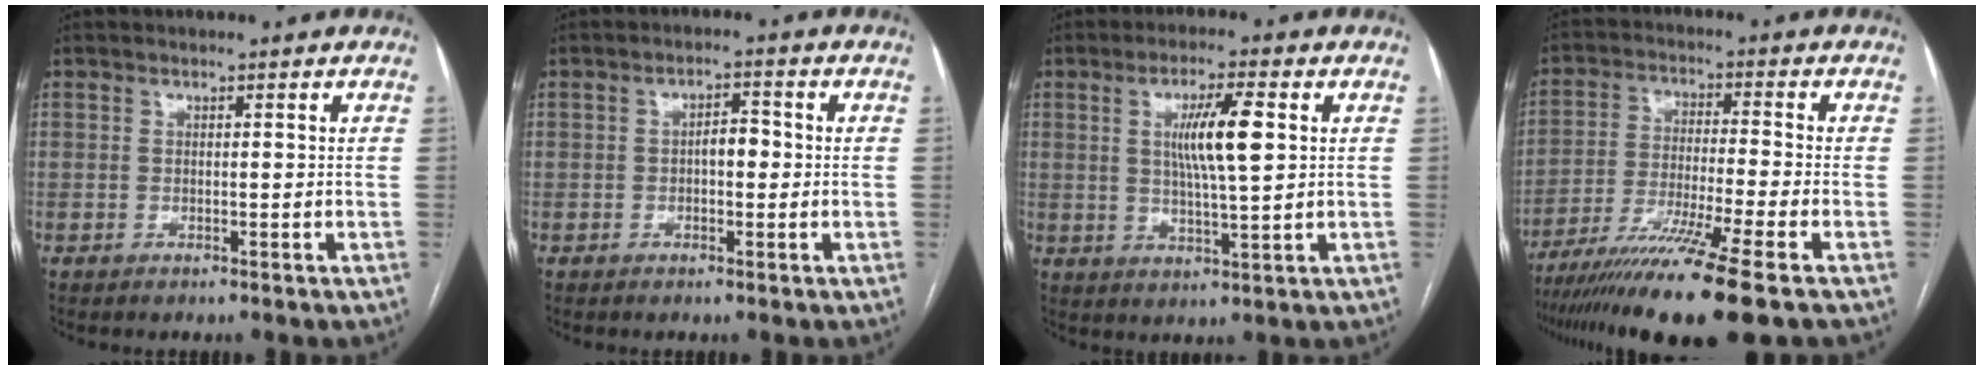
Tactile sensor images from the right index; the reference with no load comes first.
{"total": 2.8, "force": [-0.2, 1.2, 2.5], "torque": [-0.036, 0.009, -0.004]}
{"total": 8.0, "force": [1.8, 0.5, 7.8], "torque": [-0.143, -0.001, 0.033]}
{"total": 15.2, "force": [-11.1, -1.9, 10.2], "torque": [-0.181, -0.045, -0.186]}